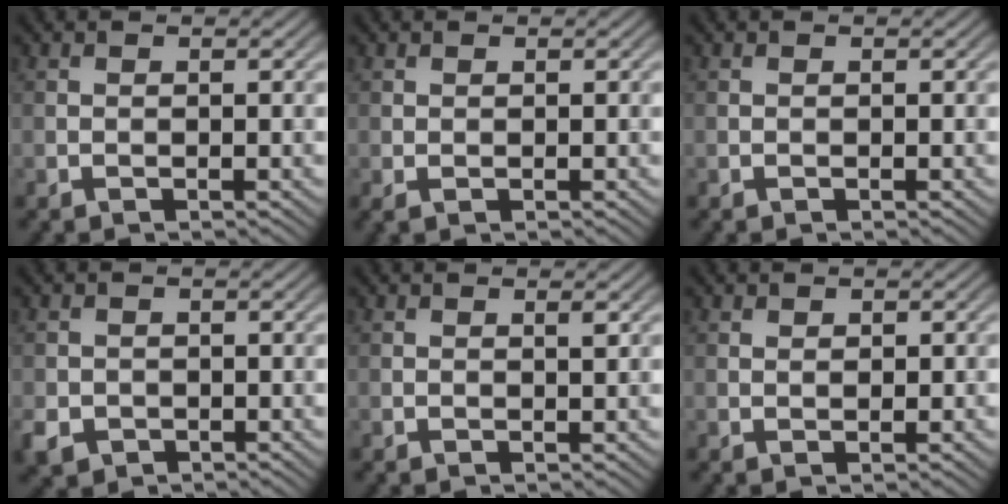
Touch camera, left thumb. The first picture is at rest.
{"total": 0.6, "force": [0.2, 0.3, 0.4], "torque": [-0.011, 0.001, 0.005]}
{"total": 0.0}
{"total": 3.2, "force": [-1.3, 2.7, 1.2], "torque": [-0.033, -0.013, -0.030]}
{"total": 0.6, "force": [0.3, 0.0, 0.5], "torque": [-0.007, 0.000, 0.003]}
{"total": 0.7, "force": [0.3, 0.5, 0.5], "torque": [-0.006, -0.001, 0.006]}